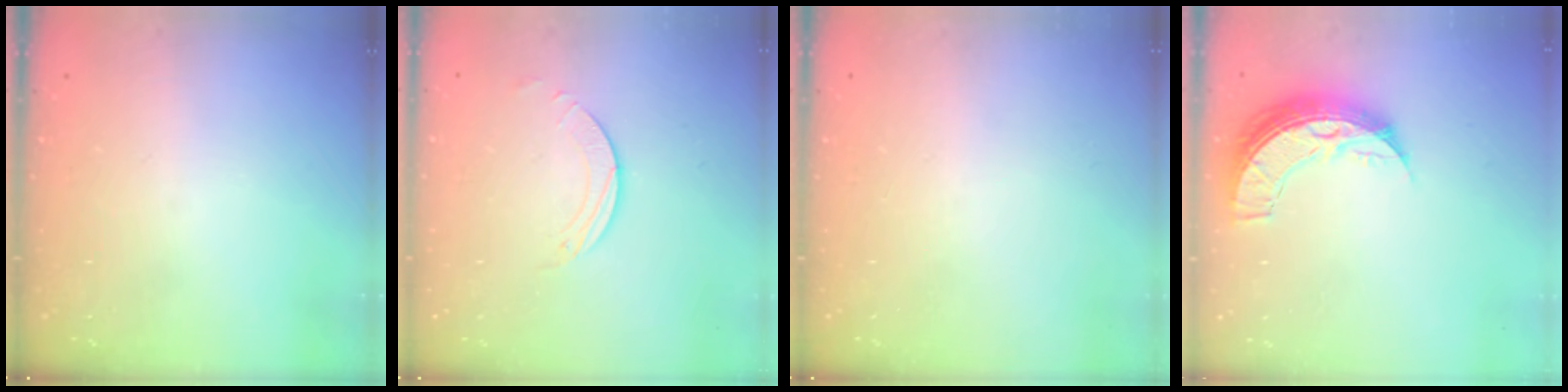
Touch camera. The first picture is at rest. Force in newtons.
{"total": 2.0, "press": 2.0, "slide": 0.2}
{"total": 0.0}
{"total": 9.8, "press": 9.8, "slide": 0.8}